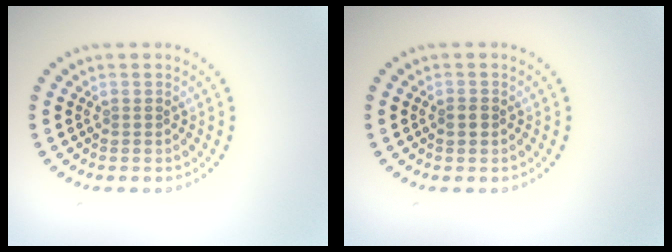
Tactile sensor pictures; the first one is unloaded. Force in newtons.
{"total": 1.2, "press": 1.2, "slide": 0.2}